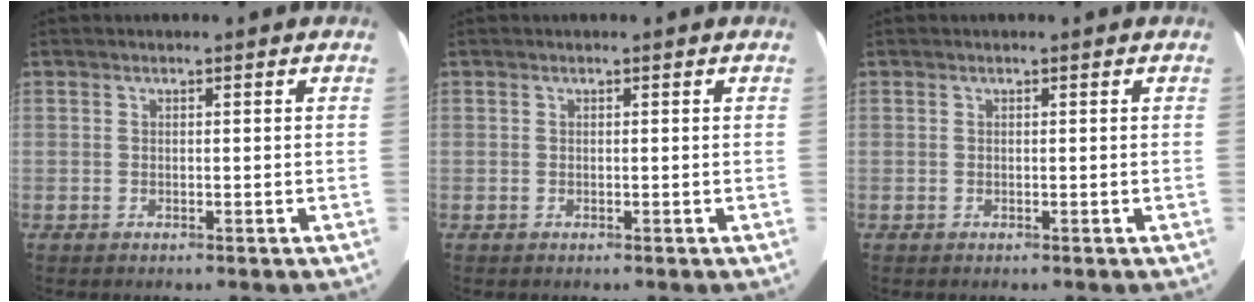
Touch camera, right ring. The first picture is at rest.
{"total": 0.0}
{"total": 0.0}